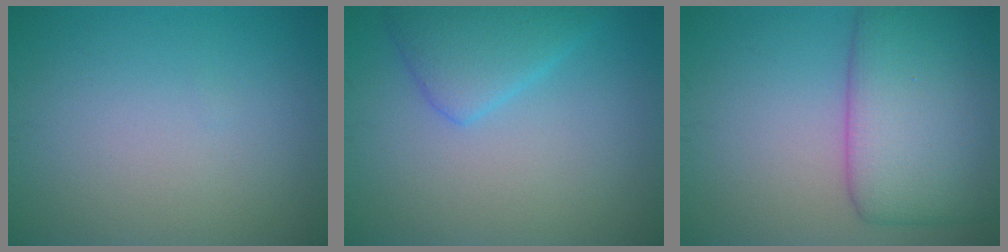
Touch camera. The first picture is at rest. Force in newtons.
{"total": 3.6, "press": 3.6, "slide": 0.3}
{"total": 9.2, "press": 9.2, "slide": 0.1}